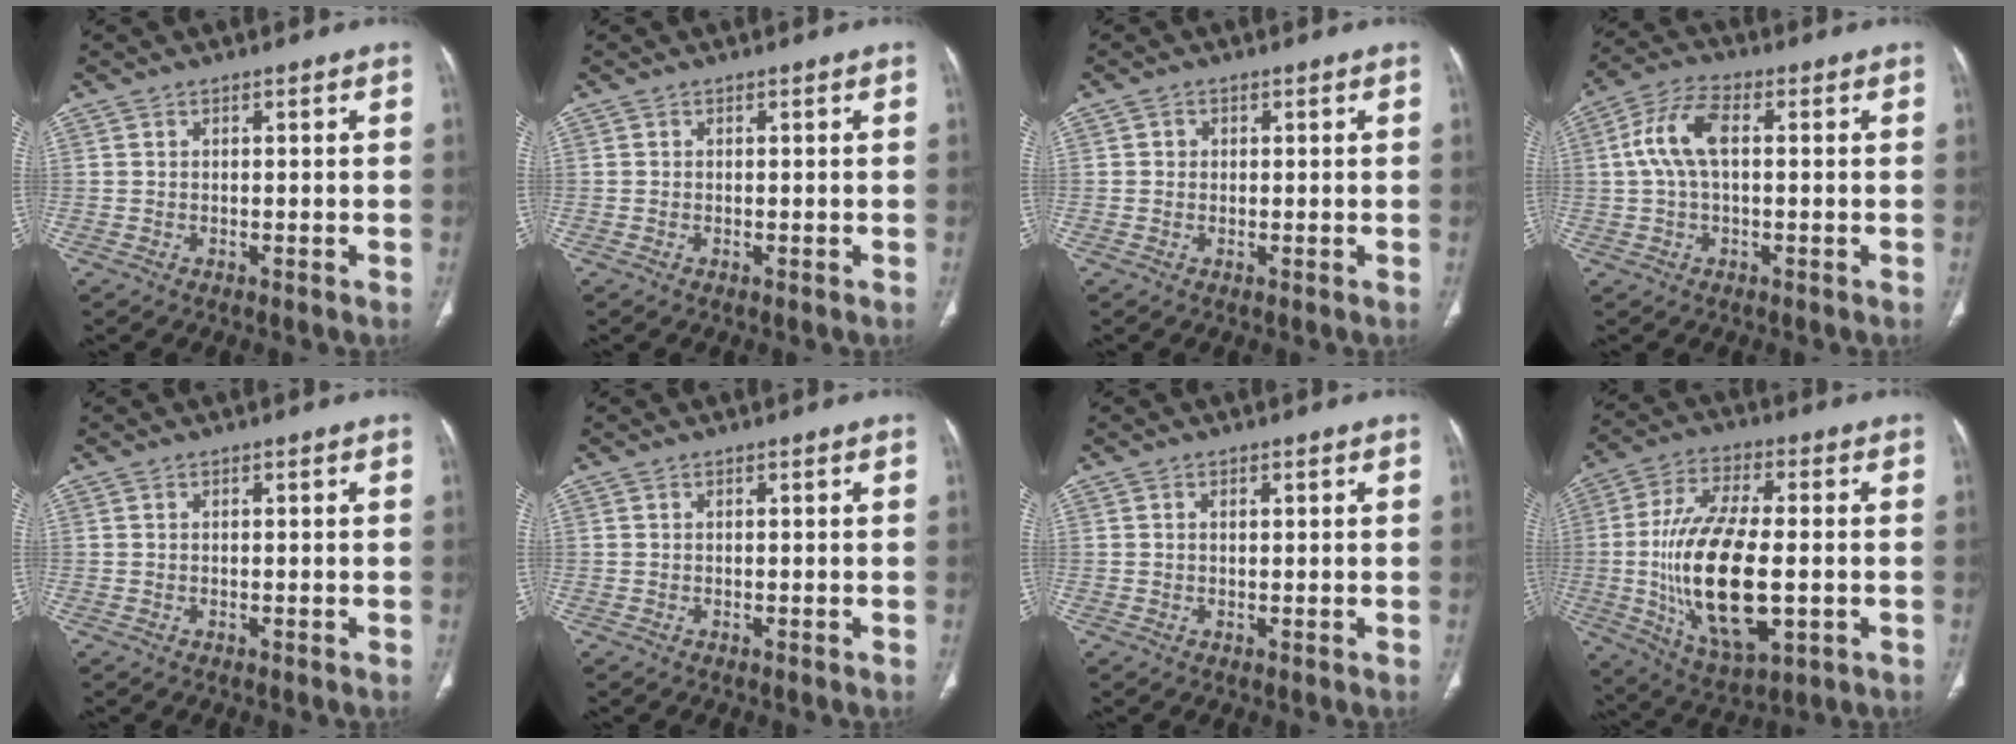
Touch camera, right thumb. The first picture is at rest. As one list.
[{"total": 0.0}, {"total": 1.1, "force": [0.2, 1.1, 0.3], "torque": [0.001, 0.003, 0.001]}, {"total": 8.5, "force": [0.9, 4.2, 7.3], "torque": [-0.160, 0.027, 0.015]}, {"total": 0.0}, {"total": 0.0}, {"total": 1.0, "force": [0.3, 0.5, 0.8], "torque": [-0.017, 0.001, 0.006]}, {"total": 21.3, "force": [-2.4, 9.4, 19.0], "torque": [-0.367, -0.004, -0.029]}]